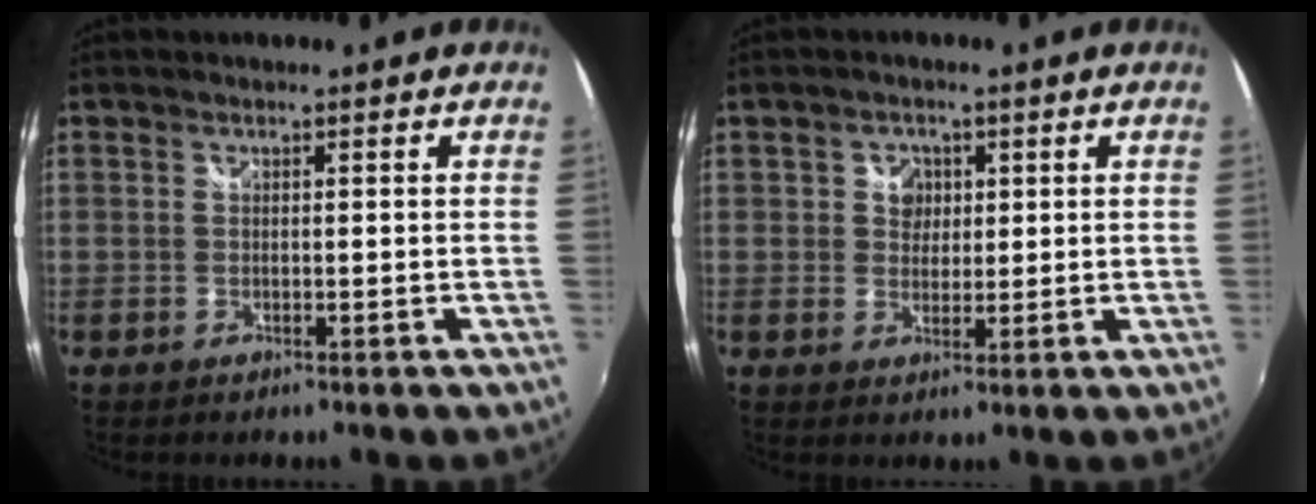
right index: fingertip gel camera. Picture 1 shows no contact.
{"total": 3.4, "force": [0.8, 3.2, 1.0], "torque": [-0.012, 0.009, 0.014]}